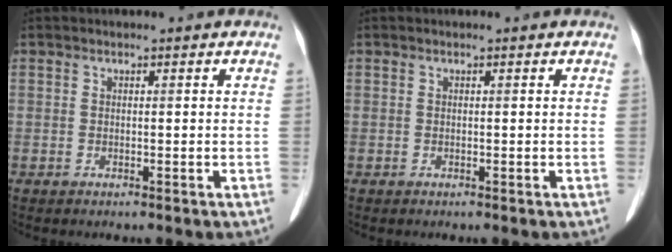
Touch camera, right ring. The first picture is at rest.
{"total": 0.0}